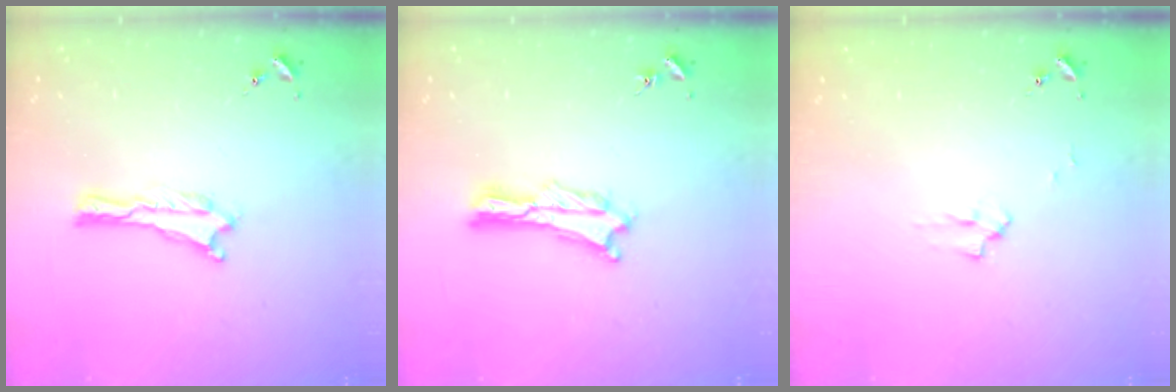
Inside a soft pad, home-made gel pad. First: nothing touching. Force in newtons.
{"total": 1.8, "press": 1.8, "slide": 0.2}
{"total": 2.2, "press": 2.2, "slide": 0.3}